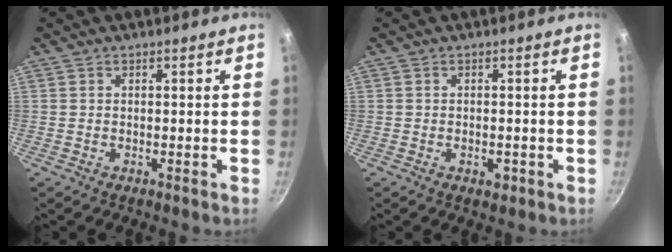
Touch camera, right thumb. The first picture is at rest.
{"total": 2.1, "force": [-0.8, 1.2, 1.5], "torque": [-0.021, 0.001, -0.011]}